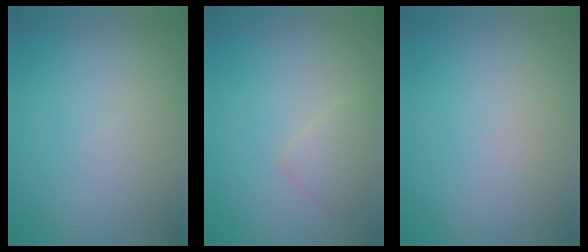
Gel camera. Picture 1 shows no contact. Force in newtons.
{"total": 1.5, "press": 1.5, "slide": 0.1}
{"total": 0.0}